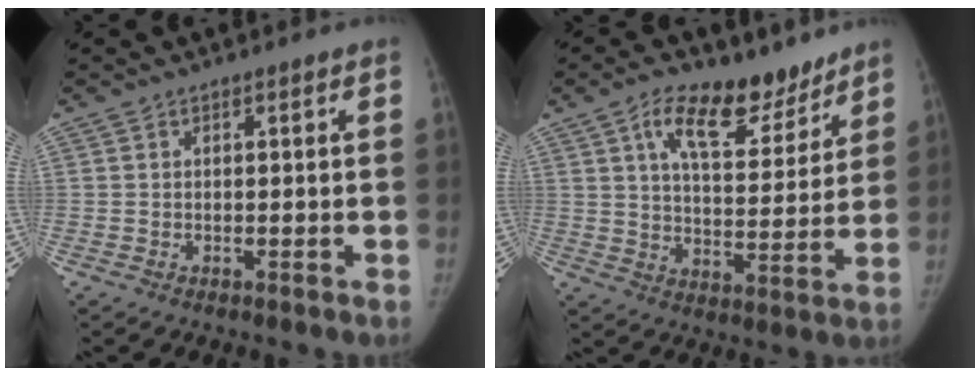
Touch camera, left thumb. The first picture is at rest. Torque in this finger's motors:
{"motor_torque": [1.12, 0.99, 0.15, 0.02, 0.06]}